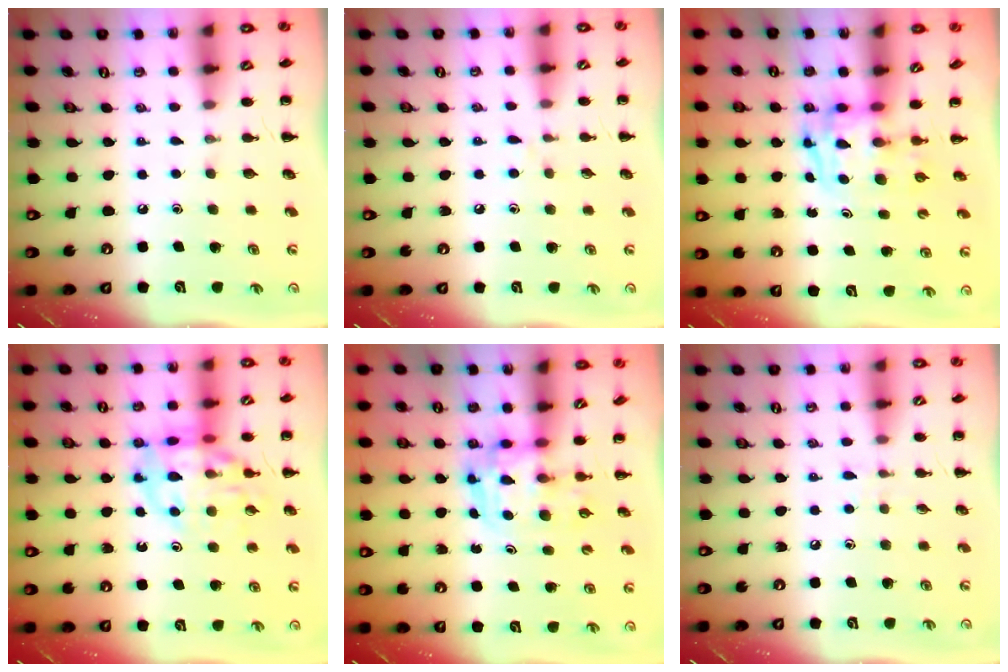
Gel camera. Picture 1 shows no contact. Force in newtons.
{"total": 5.0, "press": 4.7, "slide": 1.7}
{"total": 3.4, "press": 3.4, "slide": 0.6}
{"total": 14.0, "press": 13.8, "slide": 2.1}
{"total": 3.5, "press": 3.5, "slide": 0.6}
{"total": 3.8, "press": 3.5, "slide": 1.5}